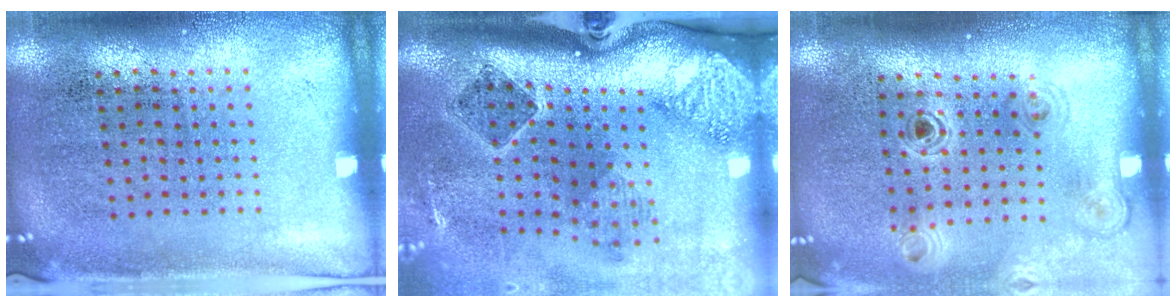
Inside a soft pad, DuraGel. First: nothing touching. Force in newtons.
{"total": 2.9, "press": 1.9, "slide": 2.2}
{"total": 1.1, "press": 1.1, "slide": 0.1}